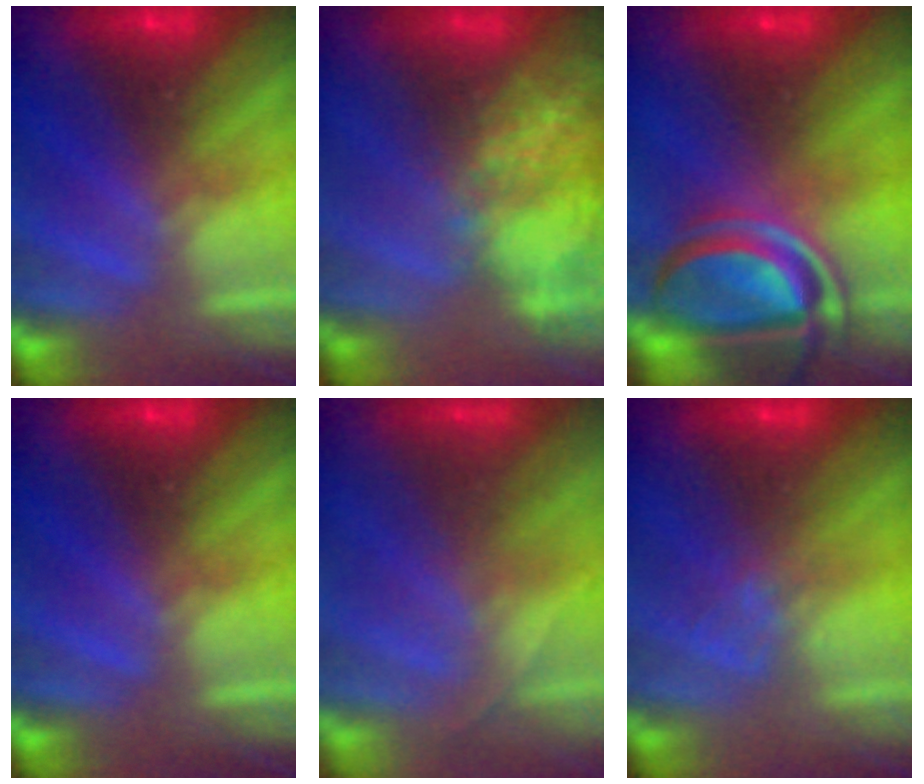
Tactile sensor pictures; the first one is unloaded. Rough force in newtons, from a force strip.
{"total": 7.4}
{"total": 7.1}
{"total": 0.0}
{"total": 1.7}
{"total": 1.4}